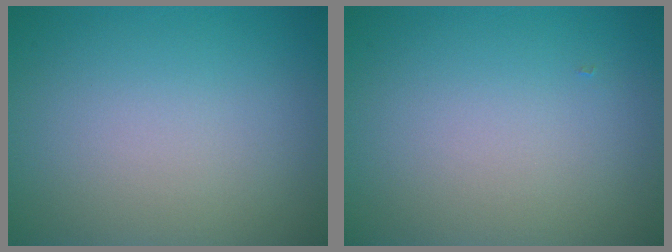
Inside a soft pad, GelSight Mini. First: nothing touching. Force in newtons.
{"total": 0.0}